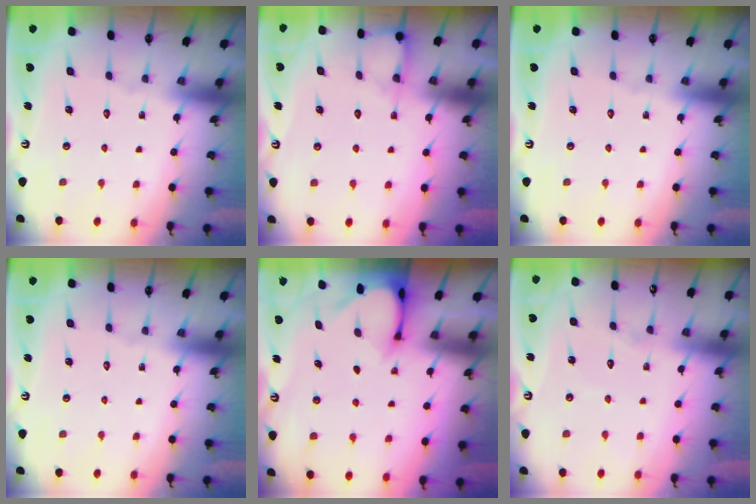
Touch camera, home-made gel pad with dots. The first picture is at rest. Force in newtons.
{"total": 6.0, "press": 6.0, "slide": 0.5}
{"total": 0.0}
{"total": 0.0}
{"total": 3.4, "press": 3.4, "slide": 0.3}
{"total": 3.4, "press": 3.4, "slide": 0.3}